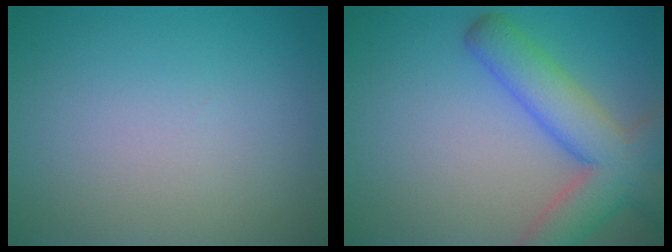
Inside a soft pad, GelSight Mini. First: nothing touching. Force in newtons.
{"total": 7.3, "press": 7.3, "slide": 0.4}